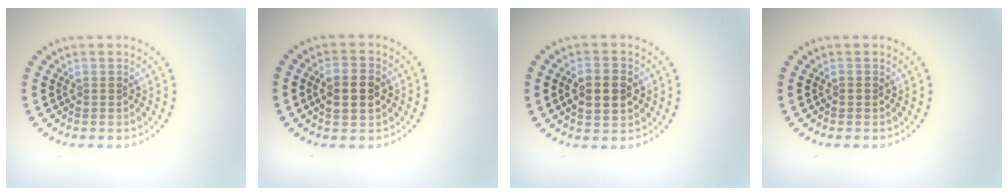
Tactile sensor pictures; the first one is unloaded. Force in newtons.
{"total": 3.4, "press": 3.4, "slide": 0.3}
{"total": 4.6, "press": 4.6, "slide": 0.2}
{"total": 0.6, "press": 0.5, "slide": 0.2}